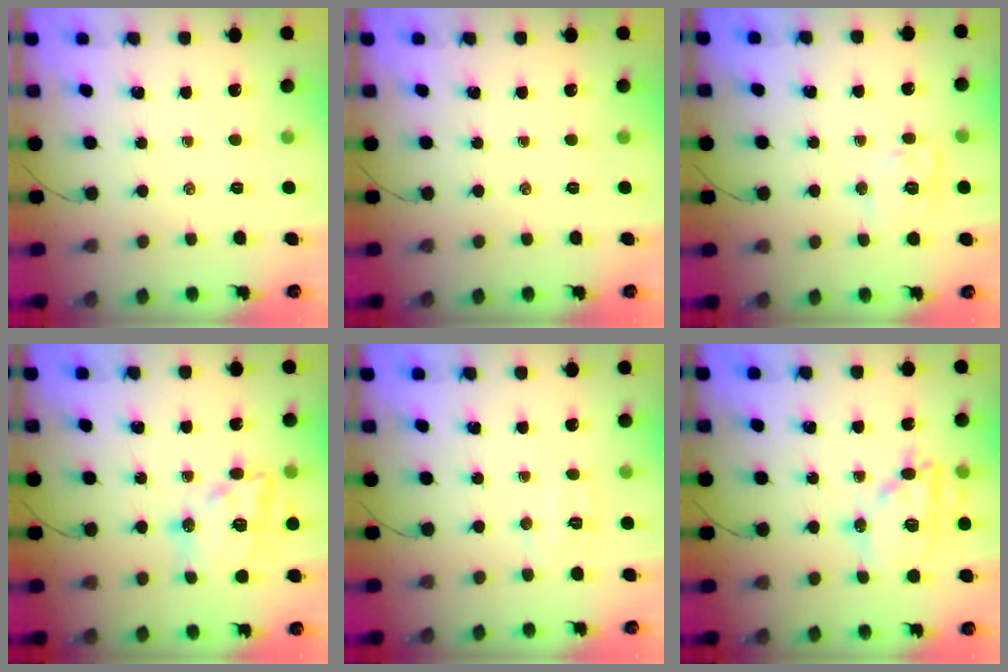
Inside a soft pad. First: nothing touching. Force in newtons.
{"total": 0.0}
{"total": 10.1, "press": 10.1, "slide": 0.6}
{"total": 17.5, "press": 17.2, "slide": 3.0}
{"total": 5.4, "press": 5.3, "slide": 1.0}
{"total": 15.4, "press": 15.2, "slide": 2.5}